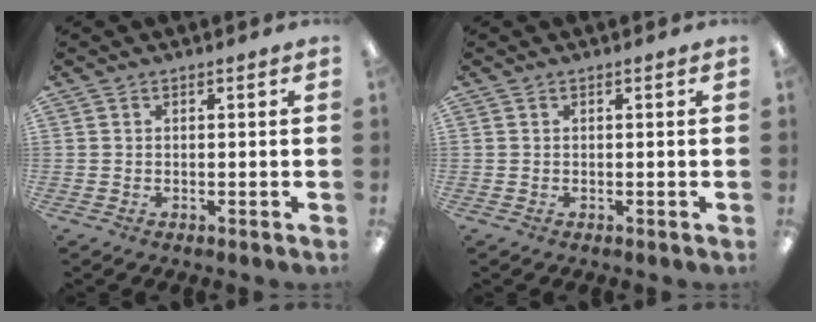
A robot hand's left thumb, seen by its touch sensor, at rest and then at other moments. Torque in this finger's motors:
{"motor_torque": [-0.07, 0.07, -0.12, 0.12, 0.00]}